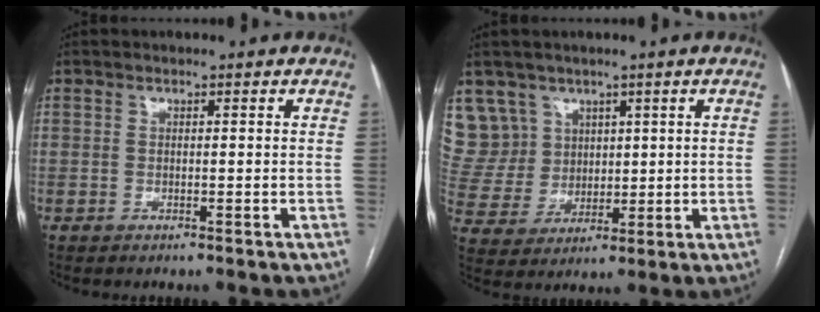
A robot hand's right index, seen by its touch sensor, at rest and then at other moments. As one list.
[{"total": 9.3, "force": [5.5, 7.5, 0.4], "torque": [-0.017, 0.033, 0.124]}]